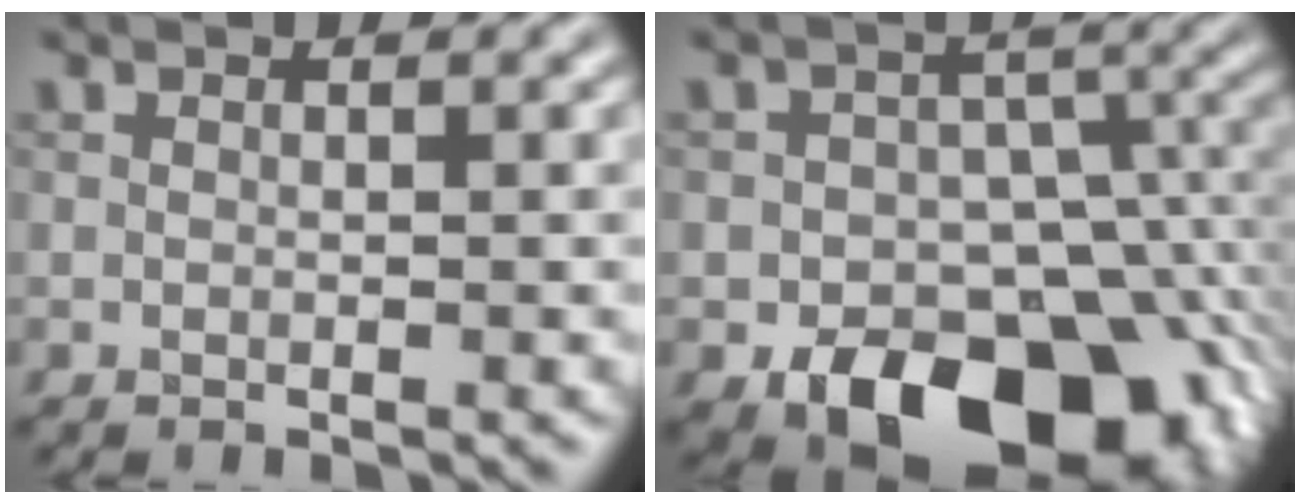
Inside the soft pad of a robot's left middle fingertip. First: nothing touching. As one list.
[{"total": 14.4, "force": [-7.2, 9.1, 8.6], "torque": [-0.108, -0.021, -0.114]}]